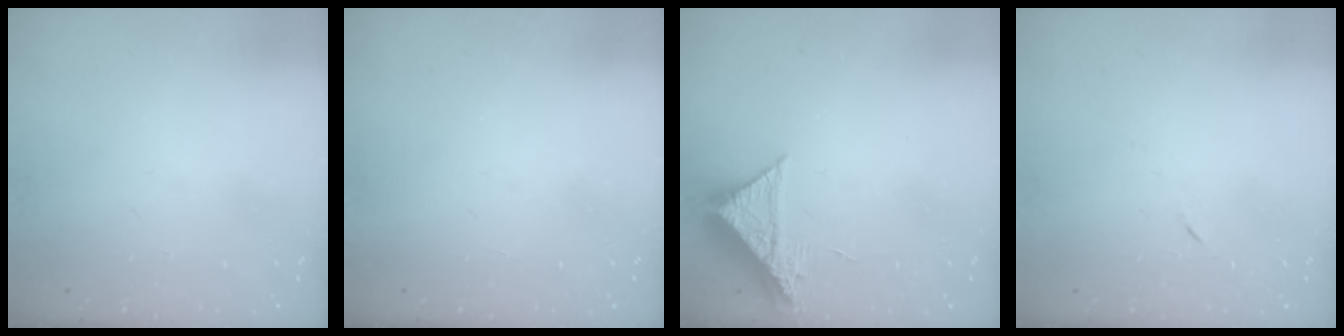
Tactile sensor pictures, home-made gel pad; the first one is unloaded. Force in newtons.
{"total": 1.6, "press": 1.6, "slide": 0.1}
{"total": 8.4, "press": 8.4, "slide": 0.8}
{"total": 3.8, "press": 3.7, "slide": 1.1}